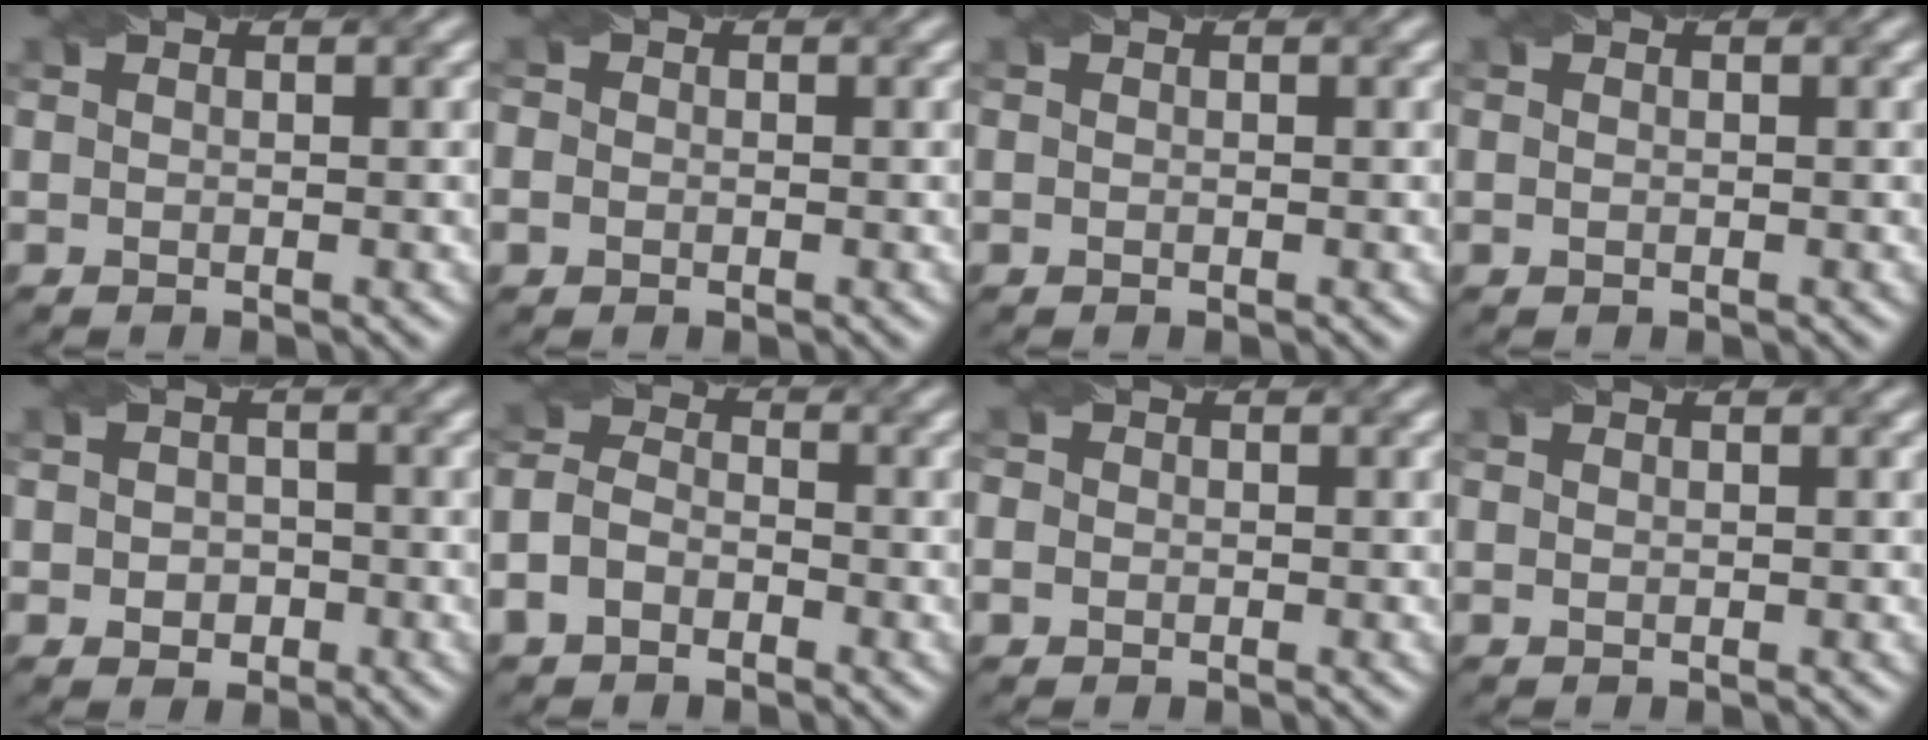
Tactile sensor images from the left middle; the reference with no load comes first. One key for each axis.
{"total": 1.3, "fx": -0.2, "fy": 1.2, "fz": 0.4, "tx": -0.006, "ty": 0.000, "tz": -0.006}
{"total": 0.0}
{"total": 0.6, "fx": 0.0, "fy": 0.5, "fz": 0.4, "tx": -0.009, "ty": 0.000, "tz": 0.001}
{"total": 2.0, "fx": -0.4, "fy": 1.6, "fz": 1.0, "tx": -0.012, "ty": -0.003, "tz": -0.010}
{"total": 3.6, "fx": -1.7, "fy": 2.5, "fz": 2.0, "tx": -0.043, "ty": 0.004, "tz": -0.042}
{"total": 1.6, "fx": -0.1, "fy": 1.5, "fz": 0.5, "tx": -0.002, "ty": 0.004, "tz": -0.007}
{"total": 0.0}